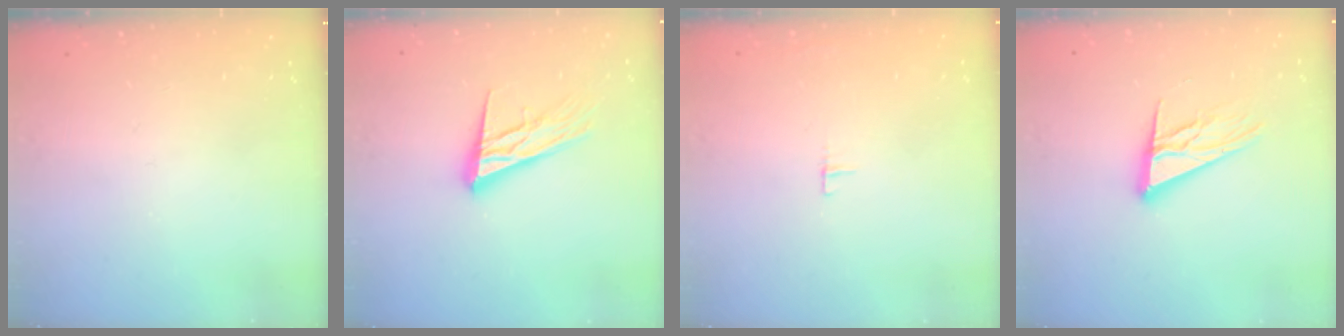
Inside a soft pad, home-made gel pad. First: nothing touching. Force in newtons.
{"total": 15.6, "press": 15.1, "slide": 3.7}
{"total": 3.1, "press": 3.1, "slide": 0.2}
{"total": 13.3, "press": 13.1, "slide": 2.5}